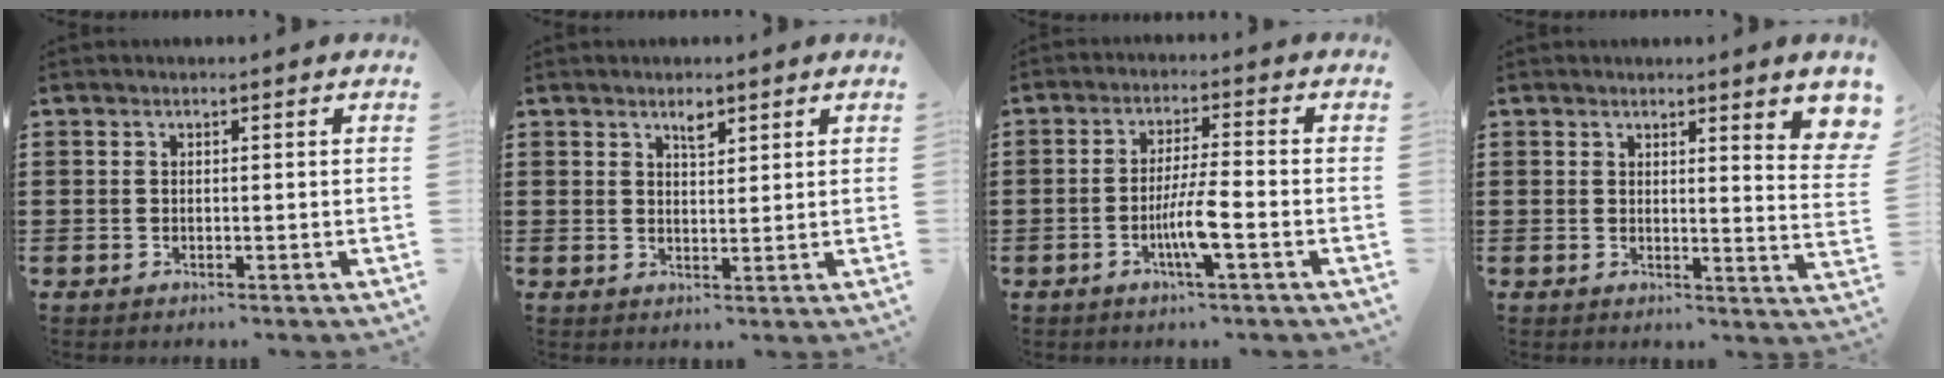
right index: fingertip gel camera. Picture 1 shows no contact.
{"total": 2.3, "force": [1.7, 0.9, 1.3], "torque": [-0.022, 0.000, 0.028]}
{"total": 5.8, "force": [-2.1, 0.3, 5.4], "torque": [-0.104, -0.011, -0.041]}
{"total": 2.9, "force": [2.0, 0.0, 2.1], "torque": [-0.036, -0.014, 0.030]}